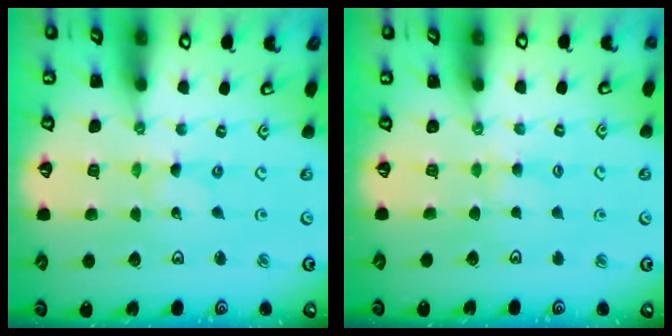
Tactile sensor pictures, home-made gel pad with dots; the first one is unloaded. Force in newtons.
{"total": 2.4, "press": 2.4, "slide": 0.3}